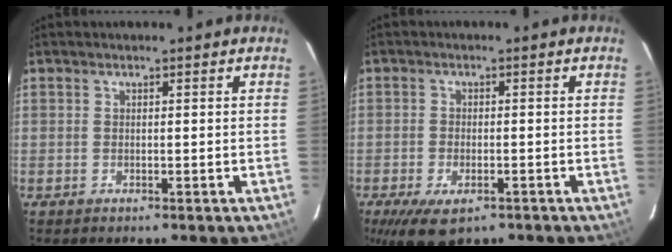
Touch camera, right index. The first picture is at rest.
{"total": 8.3, "force": [-5.0, 4.0, 5.3], "torque": [-0.119, -0.027, -0.080]}